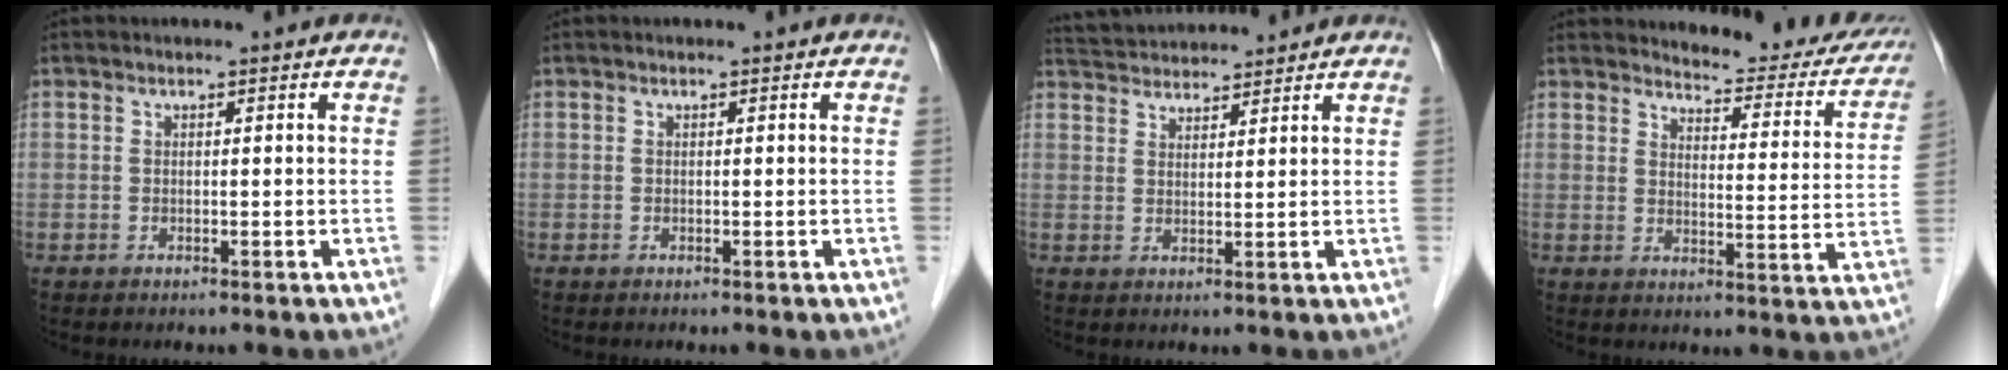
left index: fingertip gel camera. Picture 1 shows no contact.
{"total": 0.0}
{"total": 8.1, "force": [7.8, 1.0, 1.7], "torque": [-0.037, 0.036, 0.129]}
{"total": 16.2, "force": [15.4, 3.4, 3.8], "torque": [-0.017, -0.064, 0.161]}